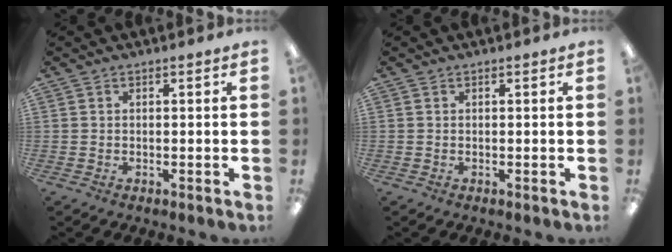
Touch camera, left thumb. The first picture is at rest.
{"total": 0.0}